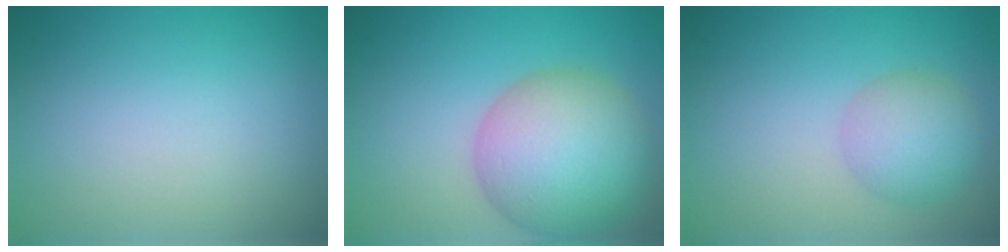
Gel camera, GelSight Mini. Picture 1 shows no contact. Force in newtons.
{"total": 9.3, "press": 9.3, "slide": 0.2}
{"total": 3.6, "press": 3.6, "slide": 0.1}